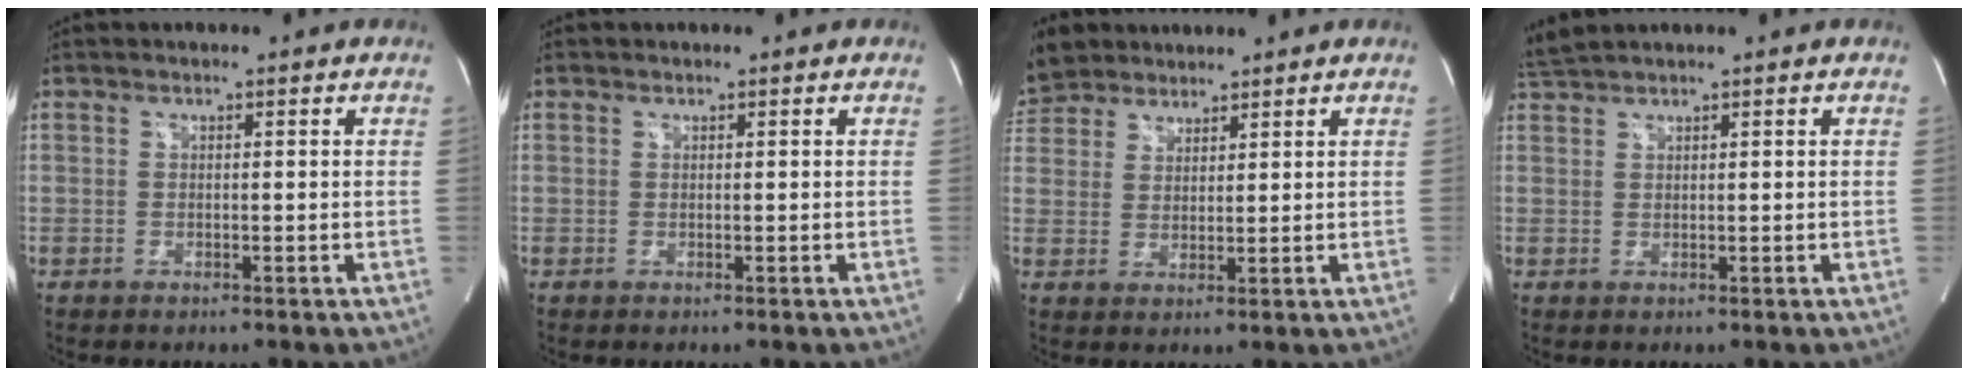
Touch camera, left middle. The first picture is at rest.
{"total": 0.9, "force": [-0.2, -0.6, -0.6], "torque": [0.018, -0.005, -0.004]}
{"total": 7.6, "force": [6.4, 3.7, 1.5], "torque": [-0.039, 0.024, 0.128]}
{"total": 2.2, "force": [2.1, -0.4, 0.4], "torque": [-0.015, 0.018, 0.049]}